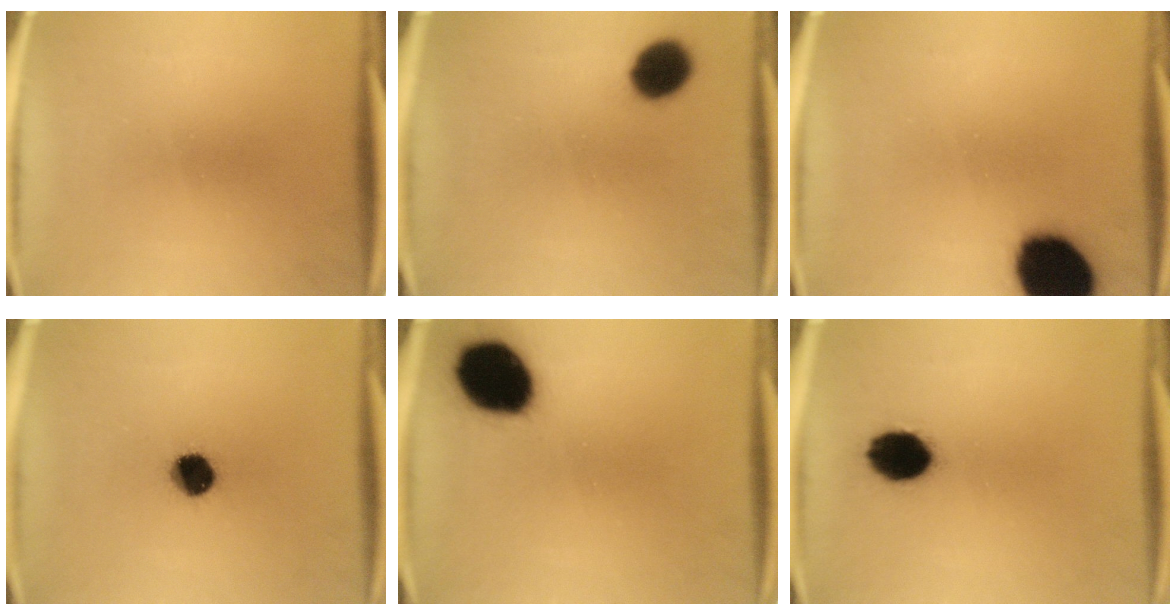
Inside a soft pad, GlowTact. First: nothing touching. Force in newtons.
{"total": 8.5}
{"total": 19.7}
{"total": 7.8}
{"total": 18.3}
{"total": 10.0}